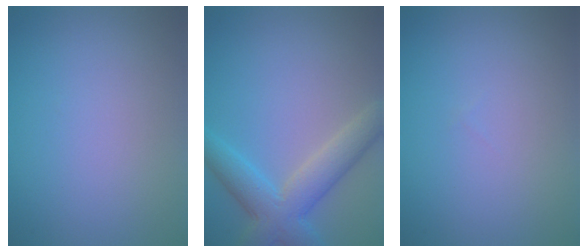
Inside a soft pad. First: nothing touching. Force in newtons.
{"total": 5.4, "press": 5.4, "slide": 0.2}
{"total": 0.0}